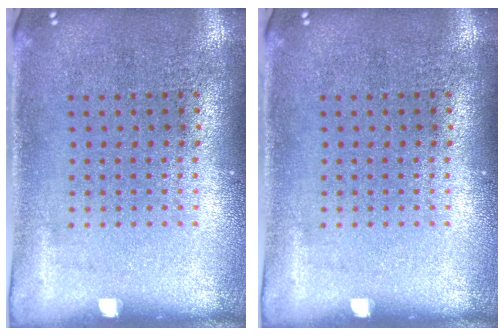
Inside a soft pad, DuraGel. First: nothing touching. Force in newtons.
{"total": 0.0}